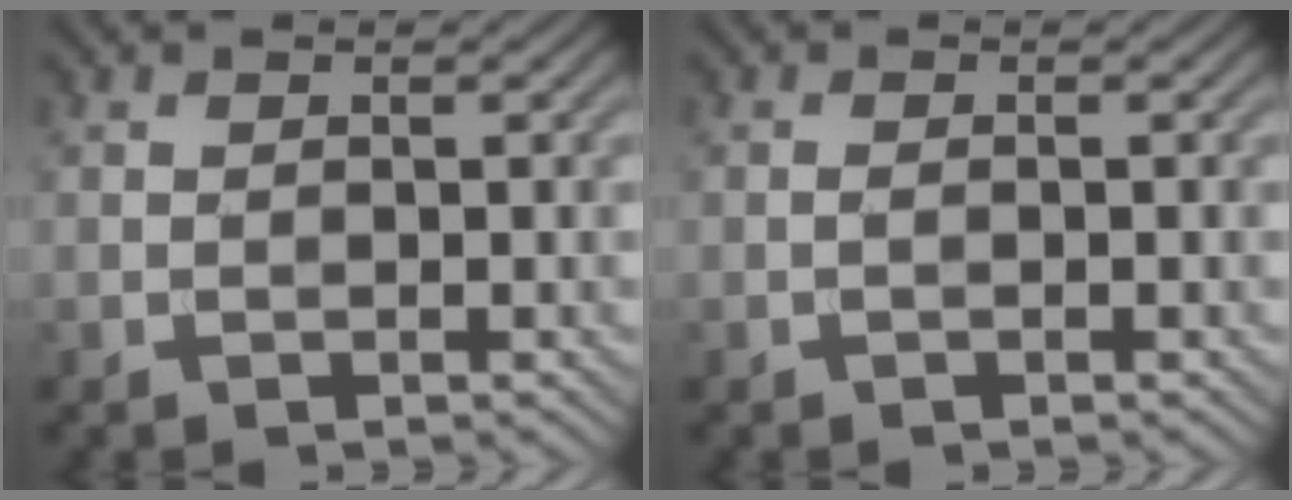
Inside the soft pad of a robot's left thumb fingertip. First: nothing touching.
{"total": 0.6, "force": [-0.2, 0.1, 0.5], "torque": [-0.011, 0.000, -0.005]}